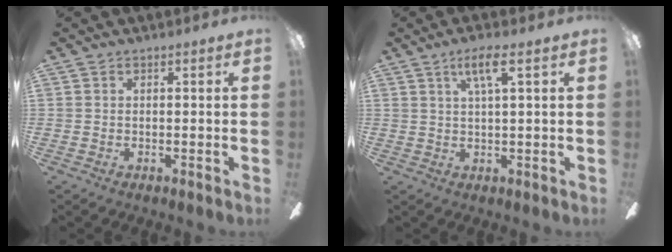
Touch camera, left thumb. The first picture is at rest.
{"total": 5.5, "force": [2.9, 0.8, 4.6], "torque": [-0.089, 0.000, 0.045]}